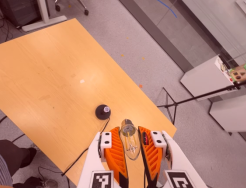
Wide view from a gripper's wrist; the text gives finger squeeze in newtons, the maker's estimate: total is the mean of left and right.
{"total": 22.7, "left": 25.8, "right": 19.5}